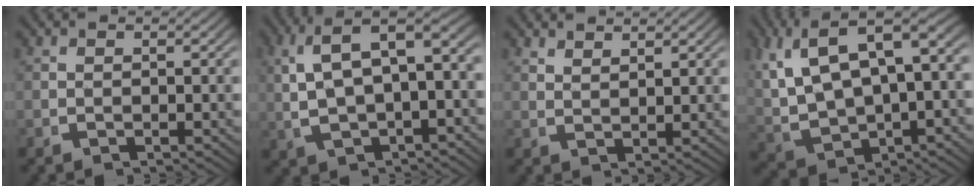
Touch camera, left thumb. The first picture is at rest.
{"total": 9.0, "force": [1.2, 5.4, 7.1], "torque": [-0.128, 0.003, 0.028]}
{"total": 2.2, "force": [2.2, -0.1, 0.3], "torque": [-0.004, 0.002, 0.048]}
{"total": 12.3, "force": [2.2, 8.1, 9.0], "torque": [-0.181, -0.010, 0.052]}